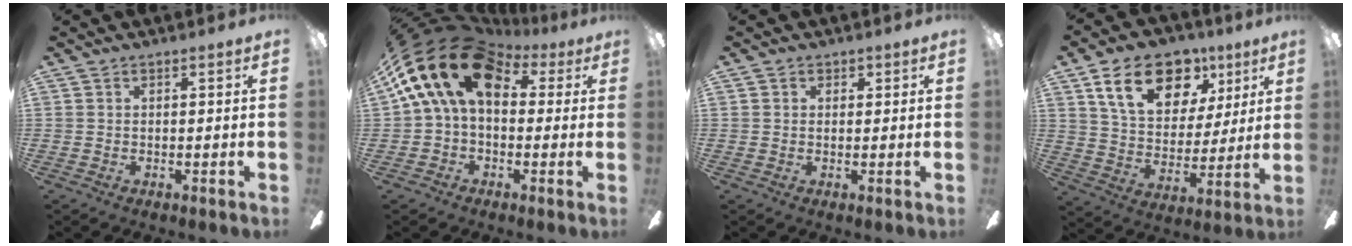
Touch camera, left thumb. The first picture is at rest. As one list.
[{"total": 19.8, "force": [6.7, 12.1, 14.2], "torque": [-0.274, -0.021, 0.115]}, {"total": 1.3, "force": [0.6, 1.2, 0.2], "torque": [0.004, 0.001, 0.008]}, {"total": 21.2, "force": [10.6, 13.7, 12.2], "torque": [-0.203, -0.028, 0.193]}]